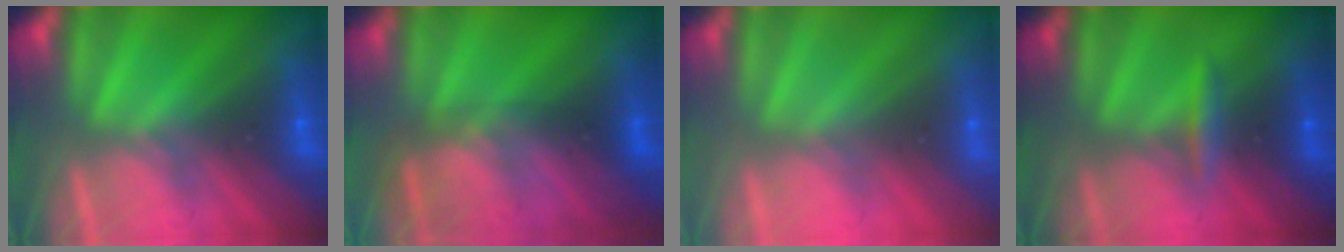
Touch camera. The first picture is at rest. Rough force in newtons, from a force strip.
{"total": 2.8}
{"total": 2.8}
{"total": 2.4}